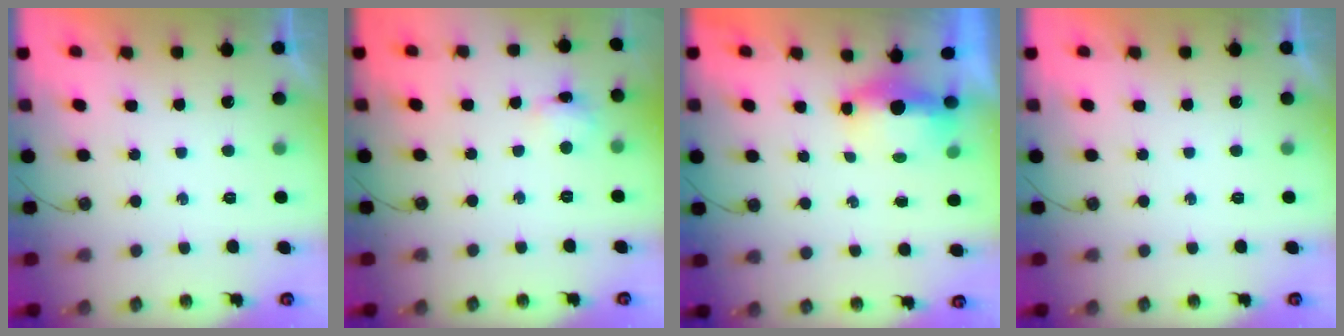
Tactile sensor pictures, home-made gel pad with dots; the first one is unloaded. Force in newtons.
{"total": 2.8, "press": 2.8, "slide": 0.5}
{"total": 13.4, "press": 6.1, "slide": 11.9}
{"total": 0.0}